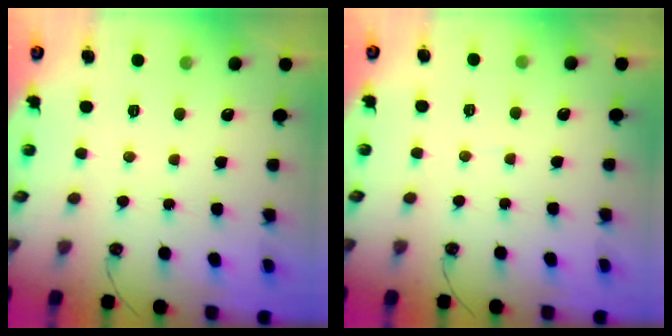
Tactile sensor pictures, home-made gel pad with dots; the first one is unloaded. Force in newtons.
{"total": 1.8, "press": 1.7, "slide": 0.1}